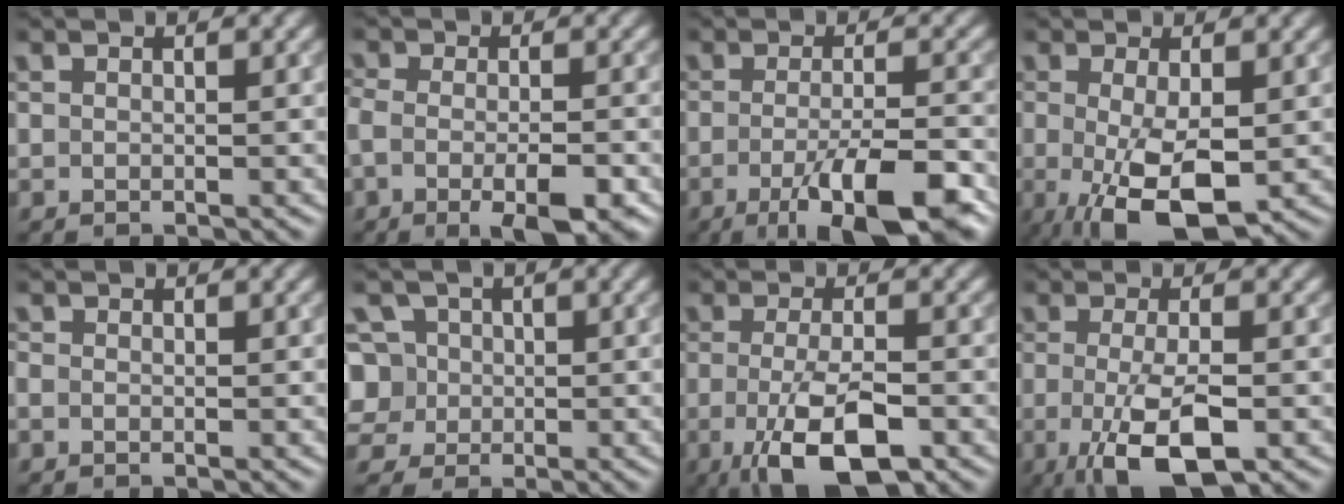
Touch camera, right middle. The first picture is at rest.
{"total": 6.2, "force": [-3.0, 2.2, 5.0], "torque": [-0.086, -0.012, -0.046]}
{"total": 9.0, "force": [-4.4, 2.3, 7.6], "torque": [-0.109, -0.010, -0.069]}
{"total": 6.2, "force": [-1.2, 2.1, 5.7], "torque": [-0.112, -0.018, -0.015]}
{"total": 0.5, "force": [-0.3, 0.2, 0.3], "torque": [-0.009, -0.006, -0.008]}
{"total": 6.3, "force": [0.7, 5.8, 2.5], "torque": [-0.045, 0.035, -0.009]}
{"total": 7.2, "force": [-2.7, 2.3, 6.2], "torque": [-0.114, -0.011, -0.047]}
{"total": 6.7, "force": [-2.0, 2.1, 6.0], "torque": [-0.110, -0.015, -0.034]}